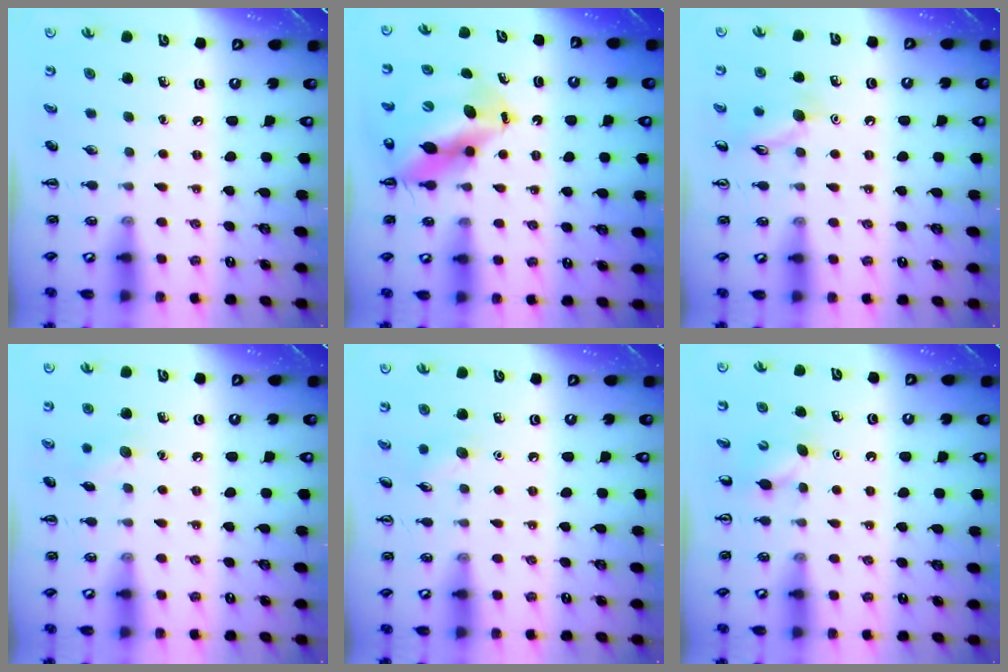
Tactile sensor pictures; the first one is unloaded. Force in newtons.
{"total": 12.4, "press": 11.9, "slide": 3.4}
{"total": 9.6, "press": 9.6, "slide": 0.9}
{"total": 6.6, "press": 6.4, "slide": 1.5}
{"total": 5.6, "press": 5.4, "slide": 1.5}
{"total": 4.0, "press": 3.8, "slide": 1.1}